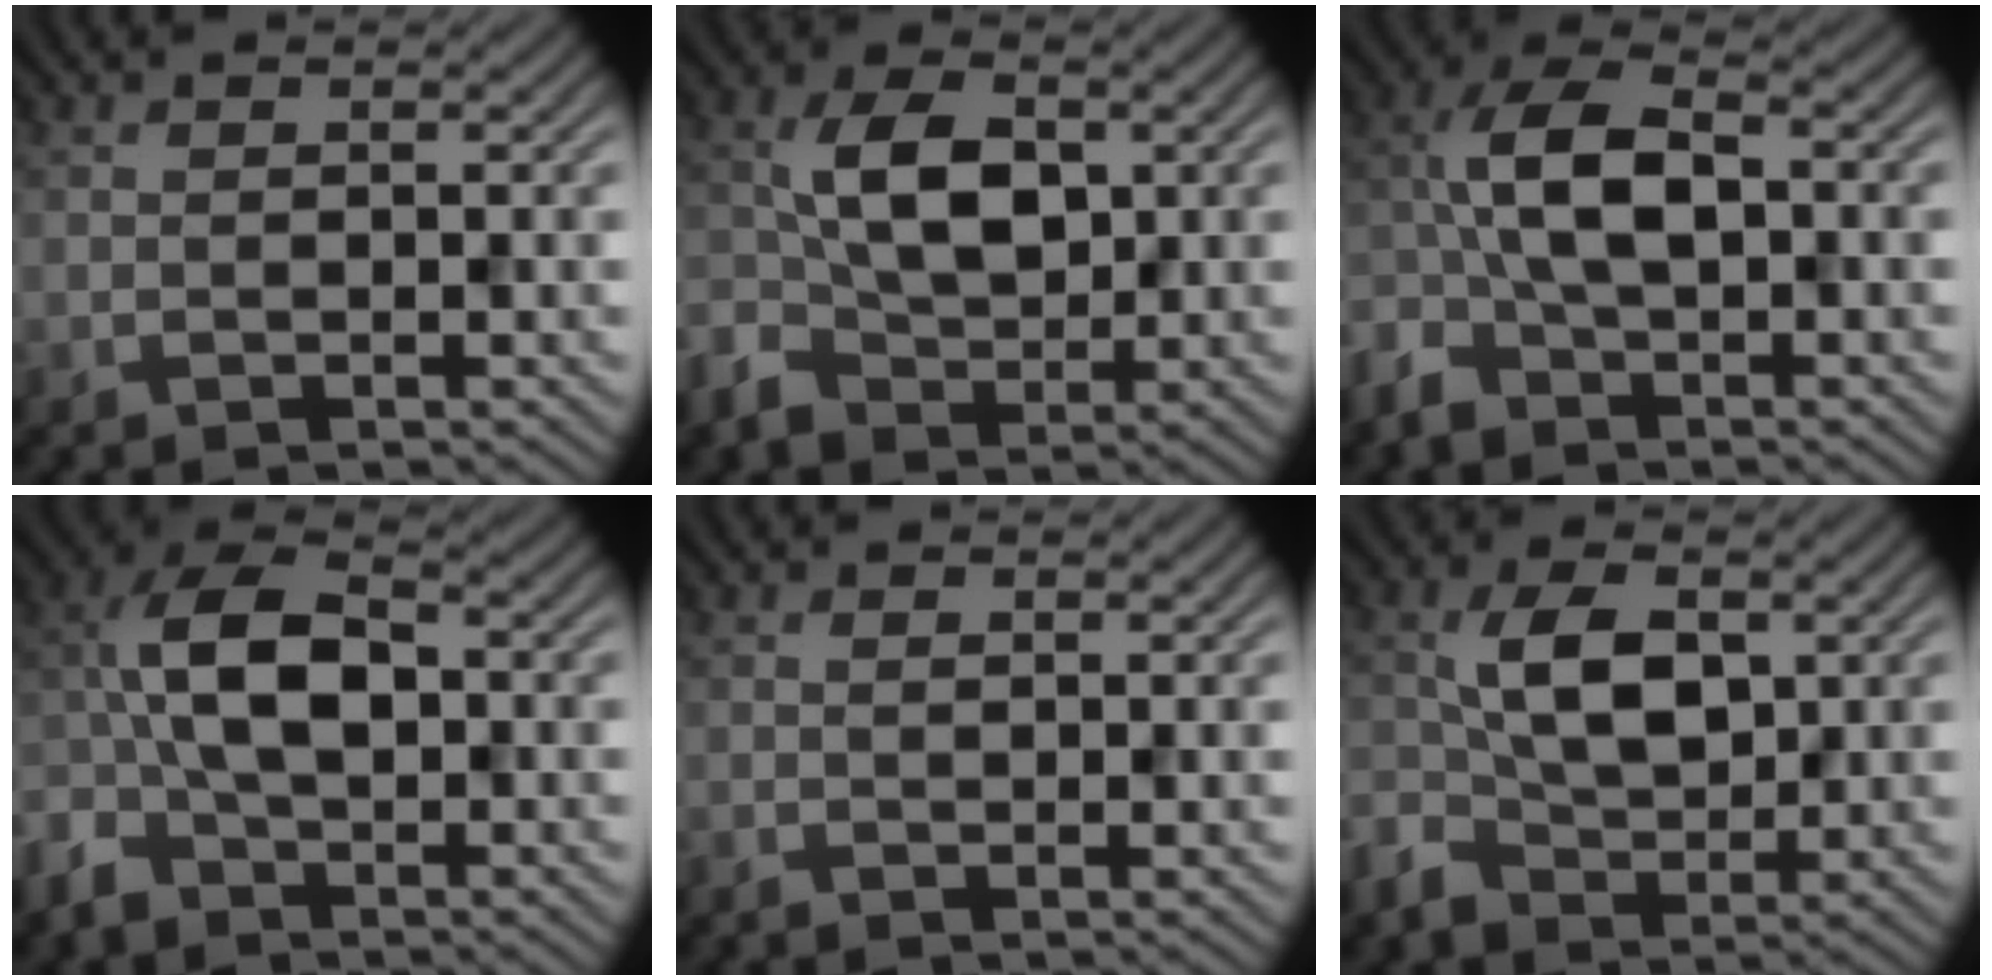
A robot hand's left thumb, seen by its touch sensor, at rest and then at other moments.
{"total": 6.5, "force": [-0.6, 4.4, 4.8], "torque": [-0.102, 0.005, -0.015]}
{"total": 7.3, "force": [-2.5, 3.8, 5.8], "torque": [-0.131, 0.013, -0.063]}
{"total": 8.3, "force": [-2.8, 4.7, 6.2], "torque": [-0.137, 0.010, -0.071]}
{"total": 0.7, "force": [-0.3, 0.2, 0.6], "torque": [-0.011, 0.003, -0.007]}
{"total": 5.9, "force": [-0.2, 3.9, 4.5], "torque": [-0.099, 0.002, -0.006]}